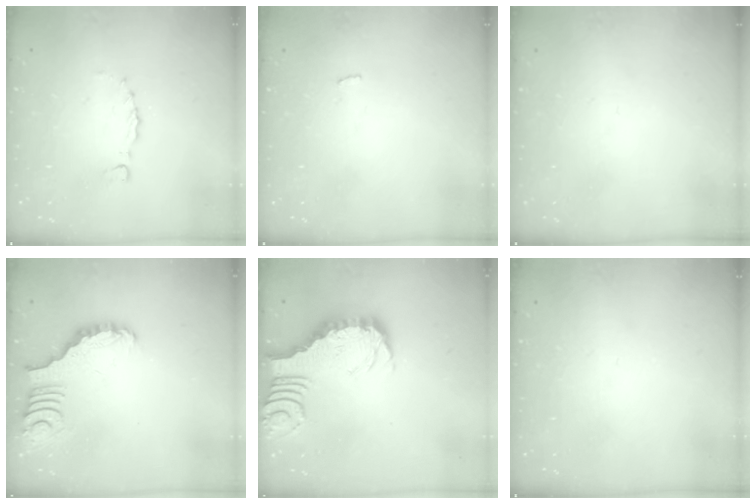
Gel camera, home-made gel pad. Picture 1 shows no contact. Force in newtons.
{"total": 2.3, "press": 2.3, "slide": 0.2}
{"total": 0.0}
{"total": 3.4, "press": 3.4, "slide": 0.4}
{"total": 3.1, "press": 3.0, "slide": 0.5}
{"total": 1.5, "press": 1.5, "slide": 0.1}